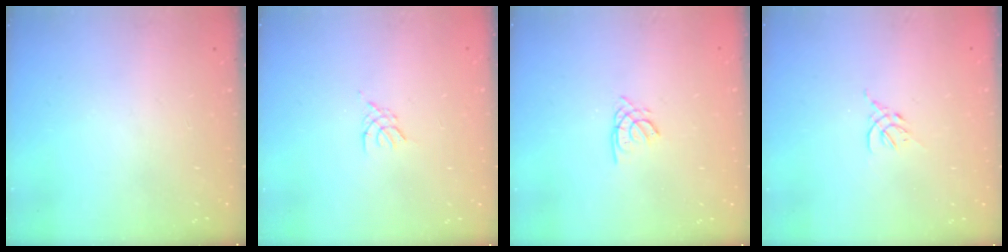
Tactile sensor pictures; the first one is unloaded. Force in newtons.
{"total": 2.6, "press": 2.5, "slide": 0.6}
{"total": 1.6, "press": 1.5, "slide": 0.4}
{"total": 2.3, "press": 2.2, "slide": 0.5}